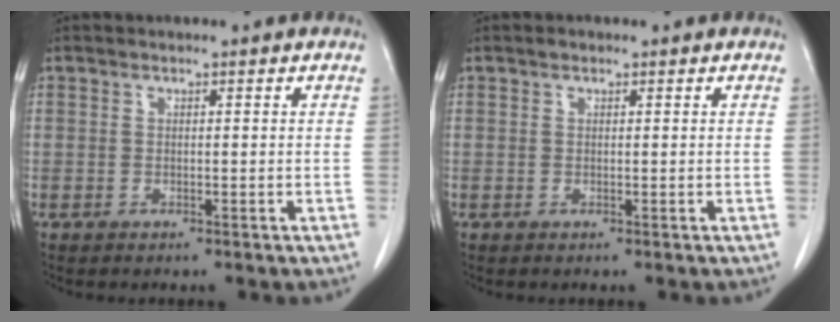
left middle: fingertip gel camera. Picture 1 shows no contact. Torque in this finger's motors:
{"motor_torque": [0.04, -0.04, -0.04, 0.00]}